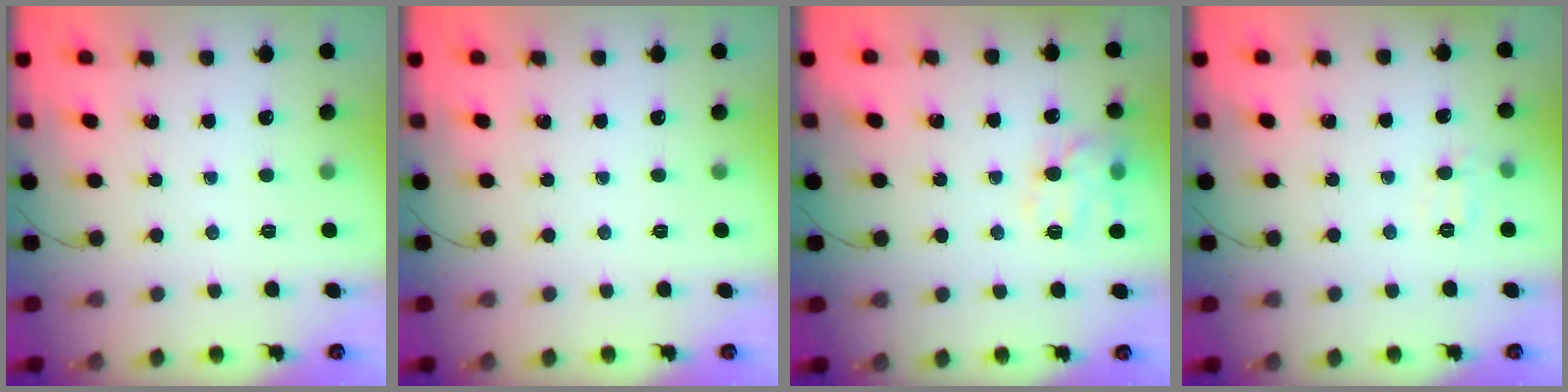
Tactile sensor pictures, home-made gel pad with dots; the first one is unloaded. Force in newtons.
{"total": 0.0}
{"total": 11.2, "press": 11.2, "slide": 0.5}
{"total": 6.7, "press": 6.5, "slide": 1.4}